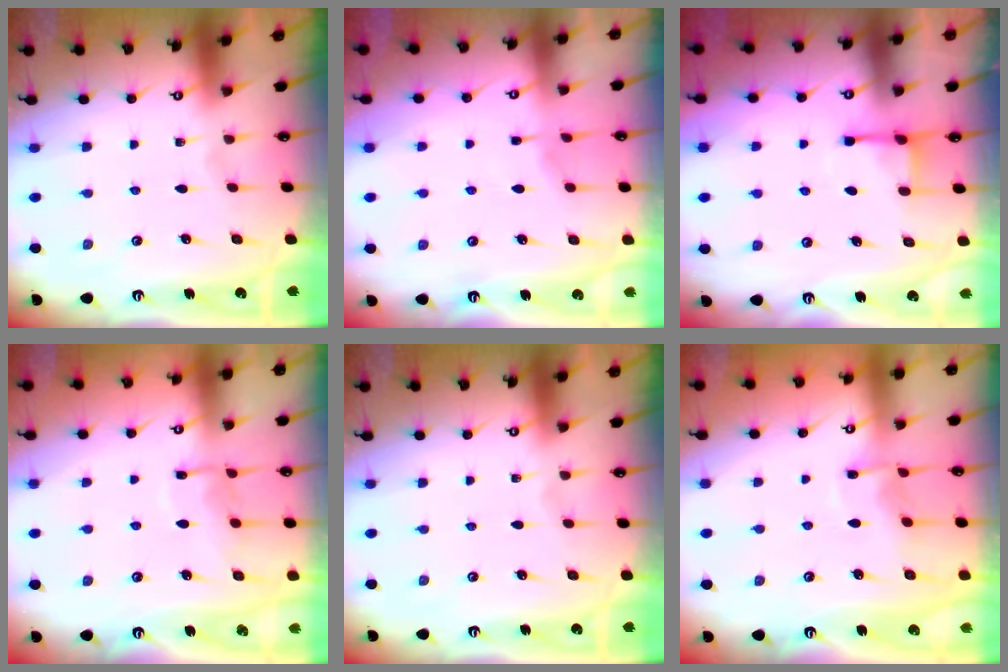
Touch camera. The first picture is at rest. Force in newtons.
{"total": 2.1, "press": 2.1, "slide": 0.4}
{"total": 3.6, "press": 3.6, "slide": 0.4}
{"total": 7.2, "press": 7.2, "slide": 0.6}
{"total": 0.0}
{"total": 6.5, "press": 6.5, "slide": 0.6}